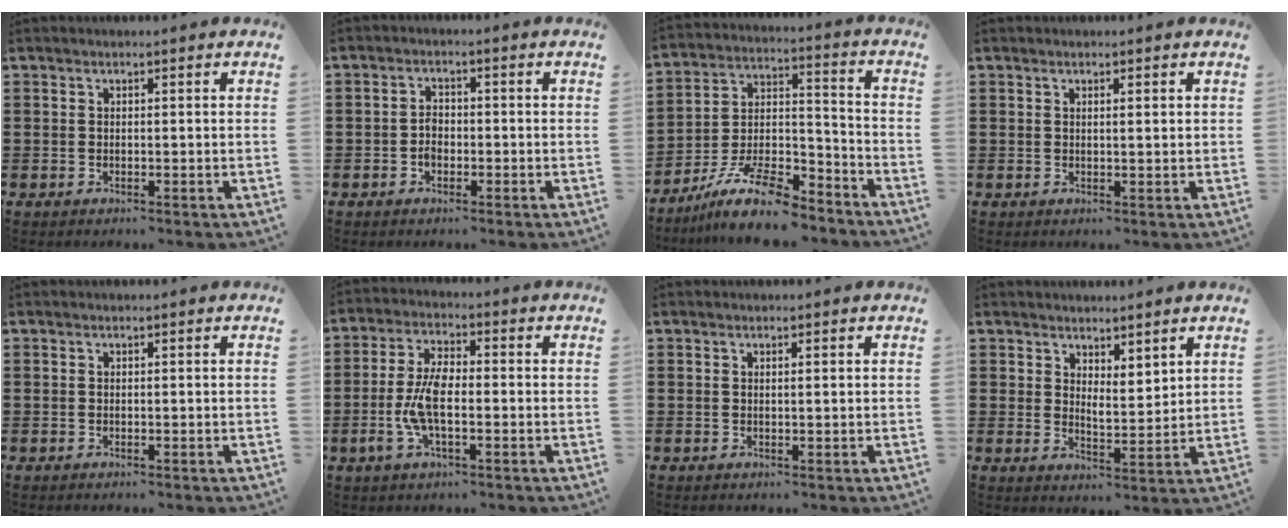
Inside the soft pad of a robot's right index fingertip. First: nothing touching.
{"total": 2.3, "force": [-0.9, 1.5, 1.6], "torque": [-0.031, 0.003, -0.018]}
{"total": 12.5, "force": [-10.1, 3.1, 6.8], "torque": [-0.119, 0.038, -0.189]}
{"total": 0.8, "force": [0.3, 0.1, 0.7], "torque": [-0.015, 0.001, 0.006]}
{"total": 0.0}
{"total": 7.1, "force": [-1.5, 2.7, 6.4], "torque": [-0.153, -0.010, -0.035]}
{"total": 0.6, "force": [0.2, 0.0, 0.5], "torque": [-0.010, 0.000, 0.004]}
{"total": 3.5, "force": [3.2, 1.1, 0.5], "torque": [-0.020, -0.006, 0.062]}